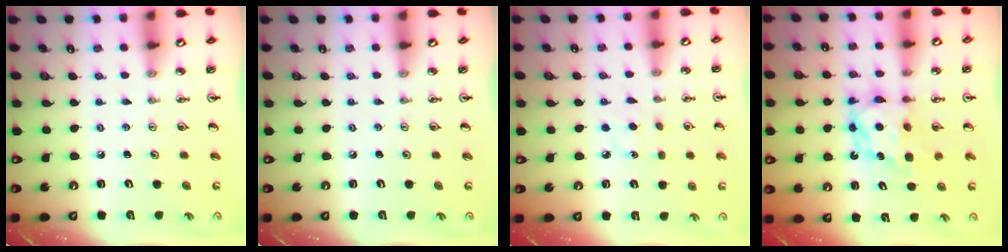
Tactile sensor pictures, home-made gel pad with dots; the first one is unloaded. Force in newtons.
{"total": 0.0}
{"total": 3.6, "press": 3.6, "slide": 0.5}
{"total": 6.3, "press": 6.3, "slide": 0.5}